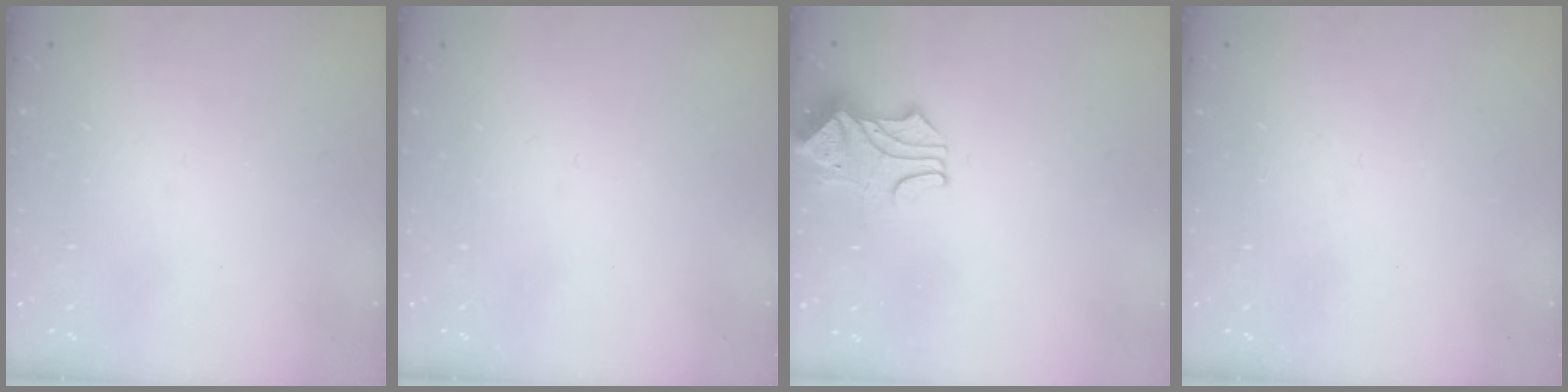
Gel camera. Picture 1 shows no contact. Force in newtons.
{"total": 0.0}
{"total": 1.7, "press": 1.3, "slide": 1.0}
{"total": 0.0}